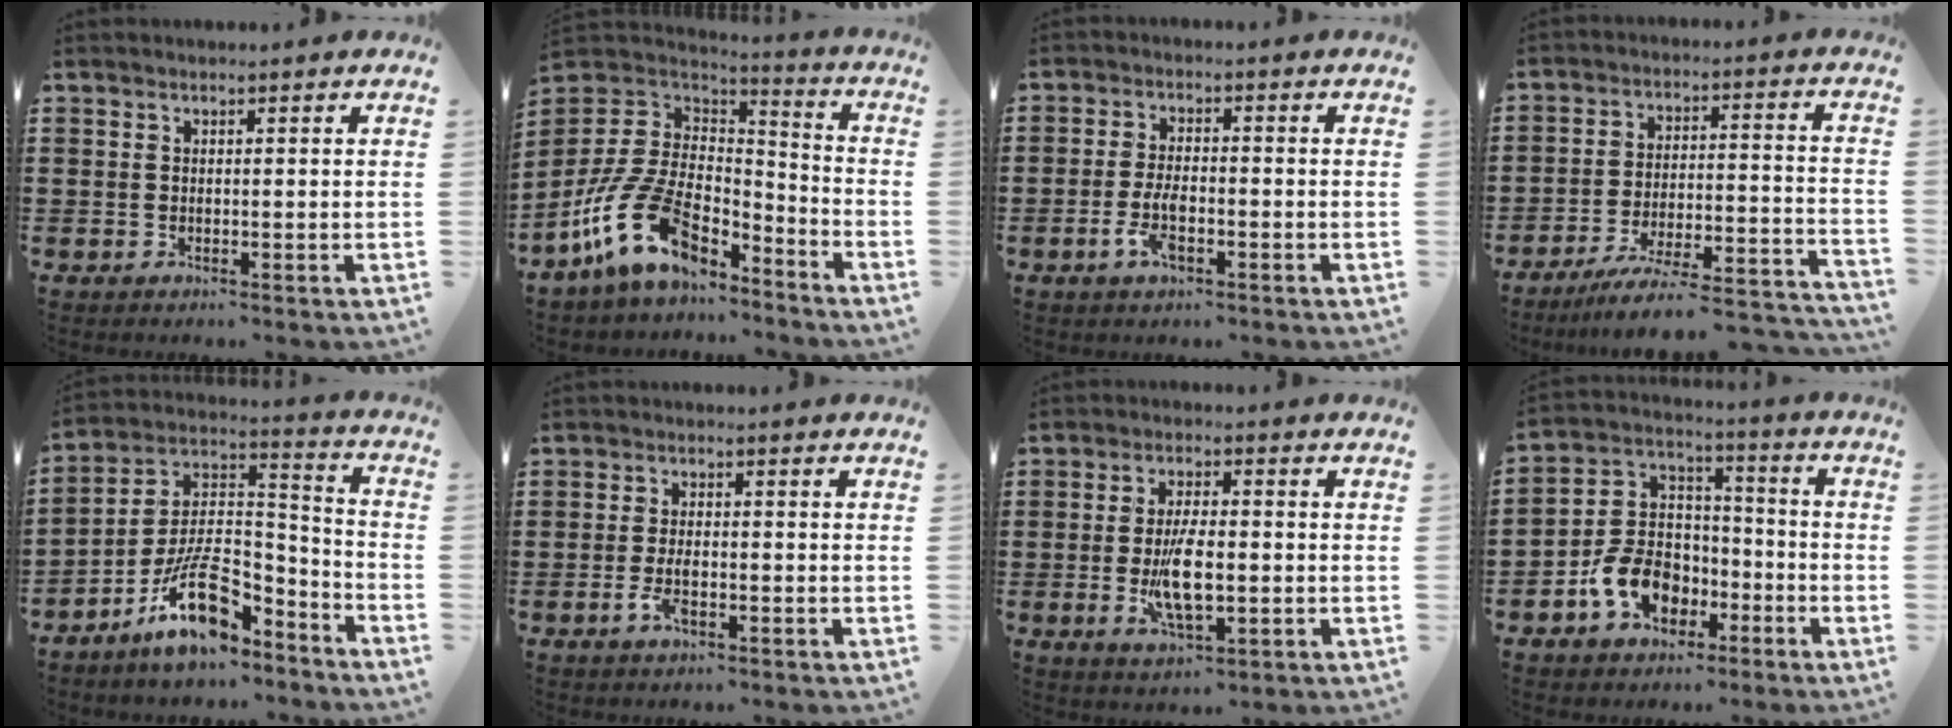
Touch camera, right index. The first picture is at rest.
{"total": 14.9, "force": [-8.6, 7.6, 9.5], "torque": [-0.218, 0.024, -0.160]}
{"total": 4.6, "force": [-1.7, 1.8, 3.9], "torque": [-0.088, -0.005, -0.035]}
{"total": 5.9, "force": [-5.0, 0.5, 3.0], "torque": [-0.051, -0.008, -0.098]}
{"total": 13.0, "force": [-8.4, 5.2, 8.5], "torque": [-0.172, 0.023, -0.158]}
{"total": 3.3, "force": [-1.3, 1.2, 2.8], "torque": [-0.065, -0.007, -0.025]}
{"total": 8.0, "force": [-1.3, 3.2, 7.2], "torque": [-0.158, -0.009, -0.028]}
{"total": 10.5, "force": [-4.7, 7.7, 5.2], "torque": [-0.124, 0.035, -0.088]}